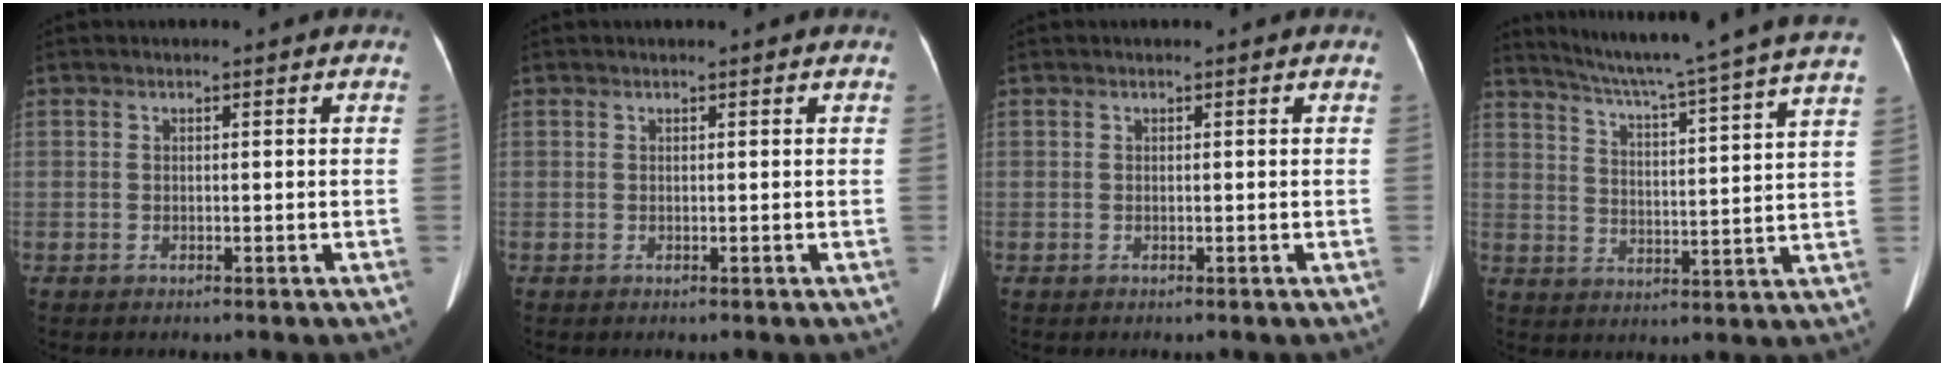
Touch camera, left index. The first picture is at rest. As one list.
[{"total": 0.6, "force": [0.5, 0.0, 0.3], "torque": [-0.006, 0.011, 0.008]}, {"total": 0.0}, {"total": 23.6, "force": [20.8, -1.8, 11.2], "torque": [-0.182, -0.045, 0.271]}]